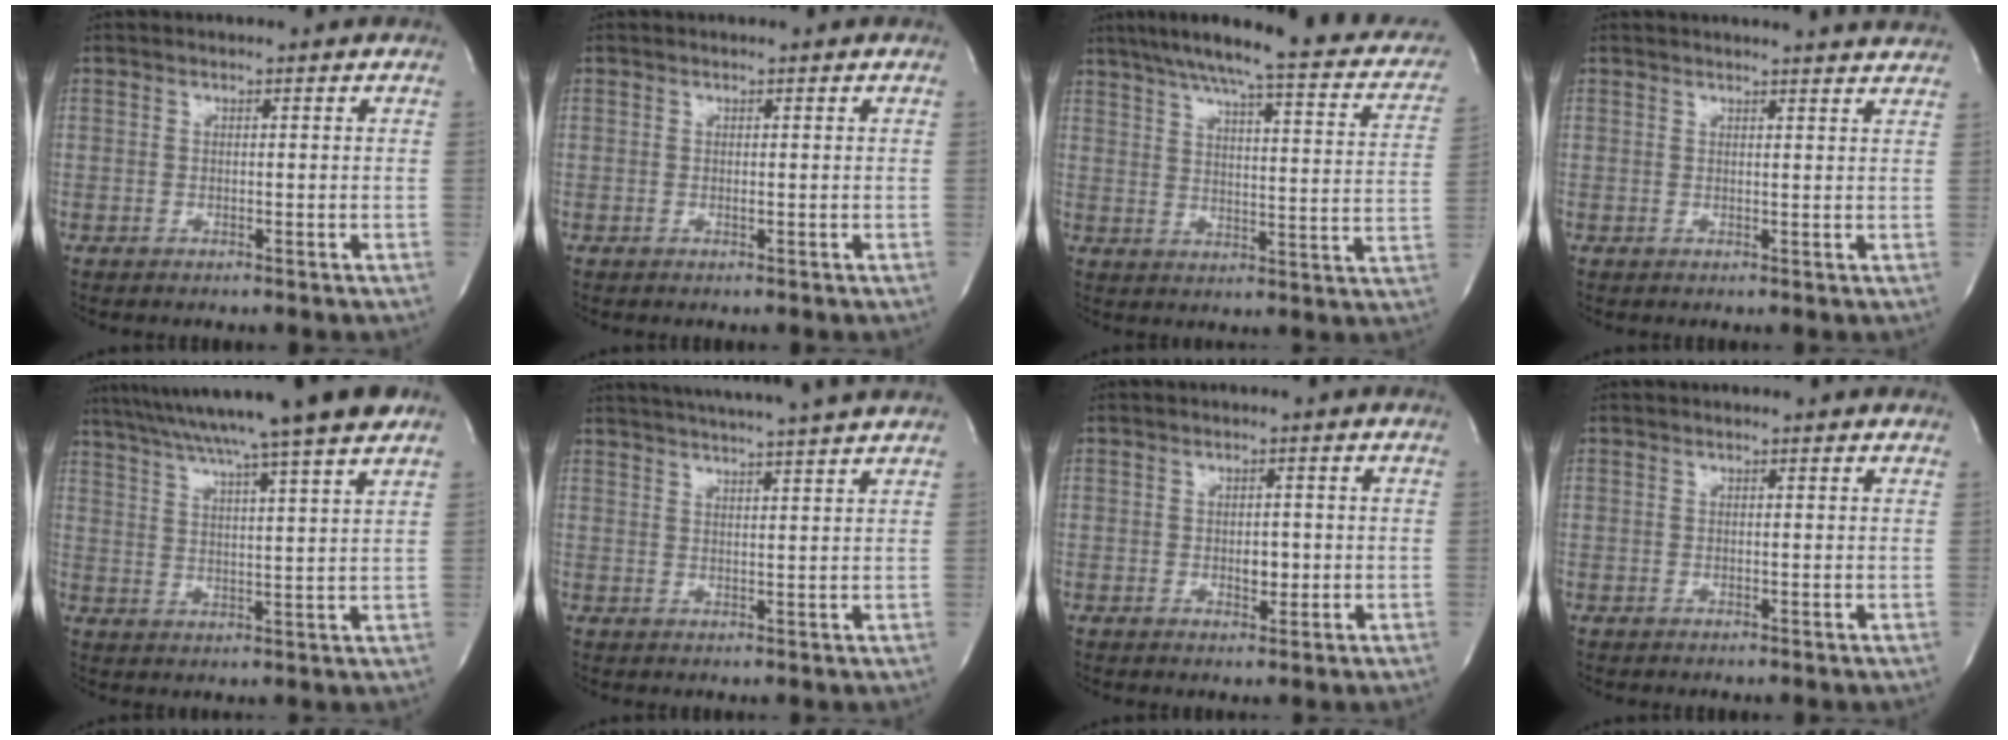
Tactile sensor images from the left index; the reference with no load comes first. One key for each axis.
{"total": 0.0}
{"total": 24.2, "fx": 19.7, "fy": 4.0, "fz": 13.4, "tx": -0.189, "ty": -0.003, "tz": 0.235}
{"total": 8.5, "fx": 8.1, "fy": -0.4, "fz": 2.4, "tx": -0.034, "ty": -0.007, "tz": 0.078}
{"total": 19.2, "fx": 15.8, "fy": -1.3, "fz": 10.8, "tx": -0.189, "ty": 0.004, "tz": 0.225}
{"total": 14.1, "fx": 12.6, "fy": -0.9, "fz": 6.2, "tx": -0.110, "ty": 0.003, "tz": 0.168}
{"total": 2.2, "fx": -0.3, "fy": 1.3, "fz": 1.7, "tx": -0.022, "ty": 0.000, "tz": -0.003}
{"total": 1.1, "fx": 1.0, "fy": 0.0, "fz": 0.5, "tx": -0.013, "ty": 0.006, "tz": 0.010}